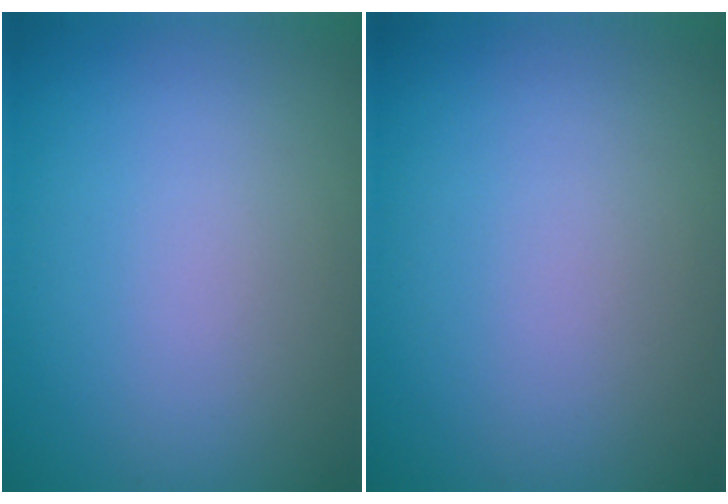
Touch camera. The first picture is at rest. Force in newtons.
{"total": 0.0}